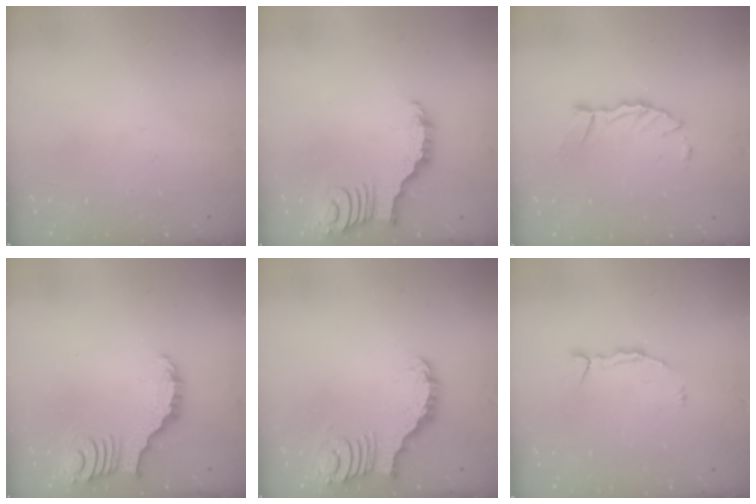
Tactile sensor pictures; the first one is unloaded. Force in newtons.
{"total": 3.3, "press": 3.2, "slide": 0.6}
{"total": 9.2, "press": 9.2, "slide": 0.6}
{"total": 2.7, "press": 2.7, "slide": 0.4}
{"total": 3.0, "press": 3.0, "slide": 0.0}
{"total": 3.3, "press": 3.3, "slide": 0.2}